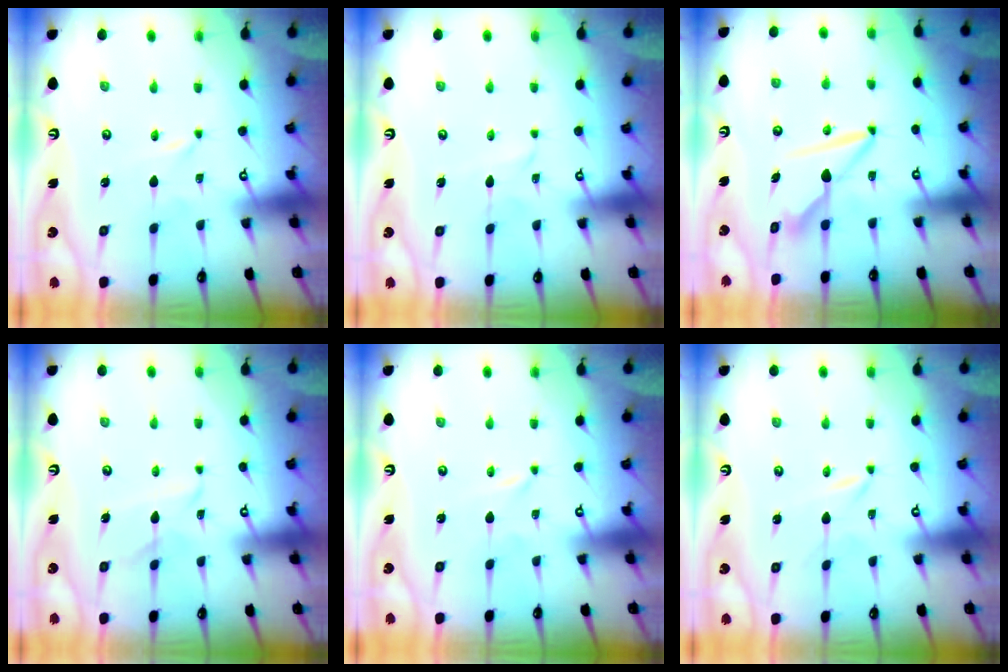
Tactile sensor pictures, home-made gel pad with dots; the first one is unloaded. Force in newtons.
{"total": 2.7, "press": 2.7, "slide": 0.3}
{"total": 8.1, "press": 8.1, "slide": 0.4}
{"total": 7.3, "press": 7.3, "slide": 0.5}
{"total": 0.0}
{"total": 0.7, "press": 0.7, "slide": 0.1}